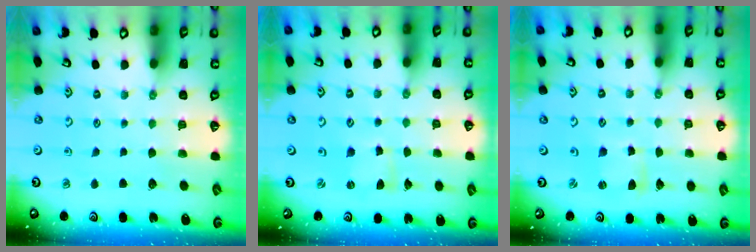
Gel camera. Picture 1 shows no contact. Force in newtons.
{"total": 2.6, "press": 2.6, "slide": 0.1}
{"total": 2.6, "press": 2.6, "slide": 0.3}